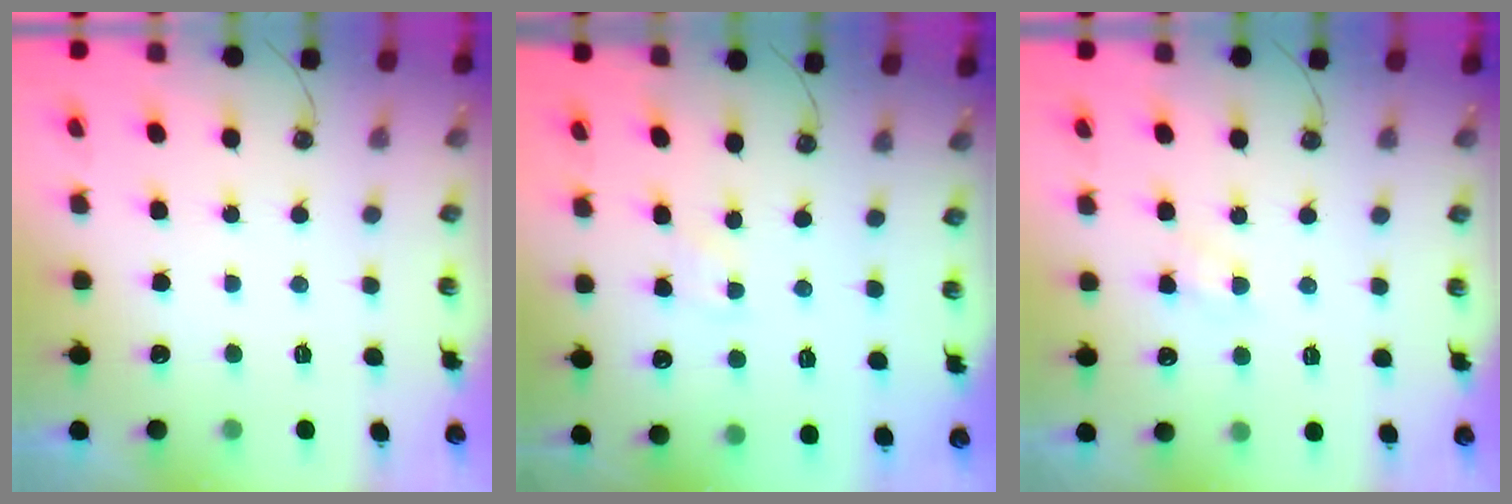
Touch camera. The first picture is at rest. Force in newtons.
{"total": 2.7, "press": 2.7, "slide": 0.4}
{"total": 5.5, "press": 5.5, "slide": 0.5}